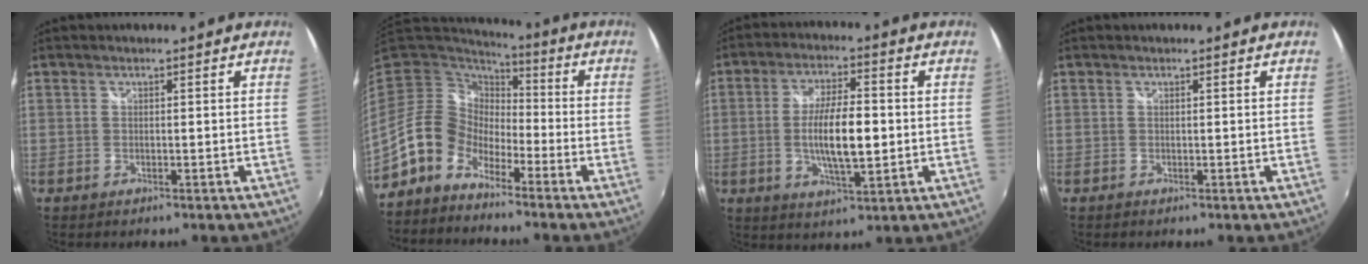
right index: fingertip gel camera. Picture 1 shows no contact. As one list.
[{"total": 11.5, "force": [-8.0, 7.2, 4.0], "torque": [-0.086, 0.019, -0.158]}, {"total": 10.4, "force": [-0.9, 3.1, 9.9], "torque": [-0.184, -0.005, -0.013]}, {"total": 0.0}]